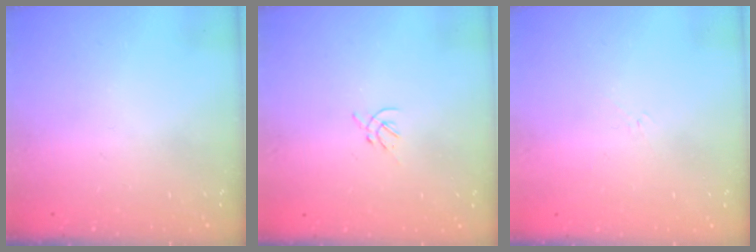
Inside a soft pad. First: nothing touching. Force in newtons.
{"total": 1.2, "press": 1.1, "slide": 0.5}
{"total": 2.6, "press": 2.5, "slide": 0.6}